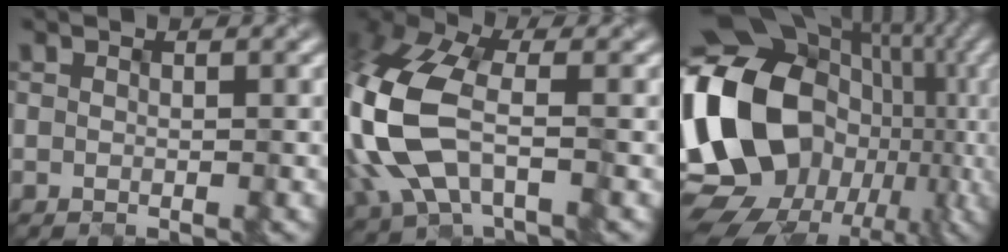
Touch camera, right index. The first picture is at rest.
{"total": 11.5, "force": [-1.5, 6.5, 9.4], "torque": [-0.252, 0.003, -0.040]}
{"total": 19.2, "force": [-2.0, 15.4, 11.3], "torque": [-0.209, 0.002, -0.028]}